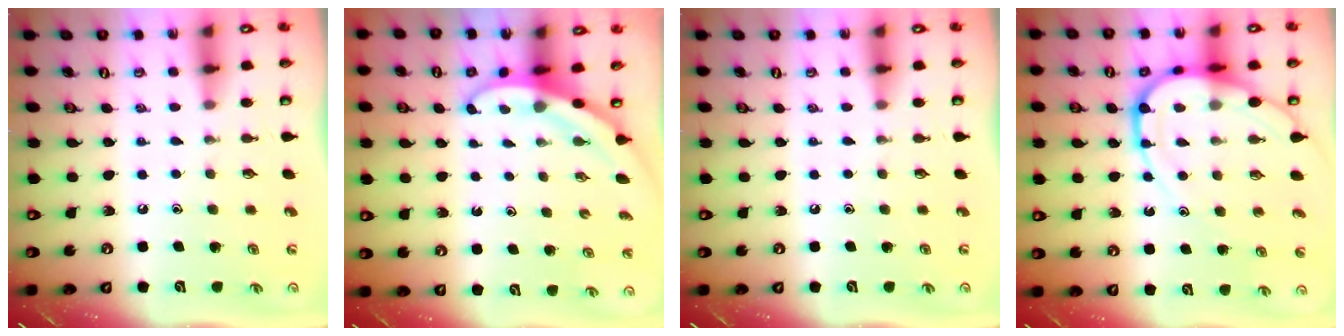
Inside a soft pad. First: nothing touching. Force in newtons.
{"total": 3.2, "press": 3.2, "slide": 0.2}
{"total": 0.0}
{"total": 12.5, "press": 12.5, "slide": 1.1}